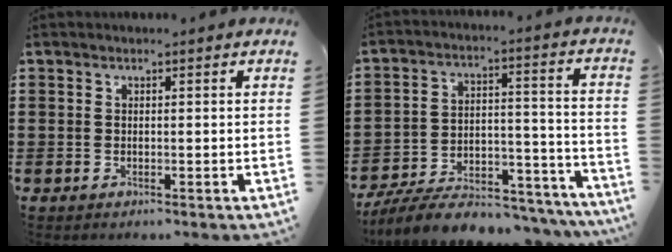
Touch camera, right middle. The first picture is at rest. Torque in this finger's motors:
{"motor_torque": [1.55, -0.59, 1.05, 0.21]}